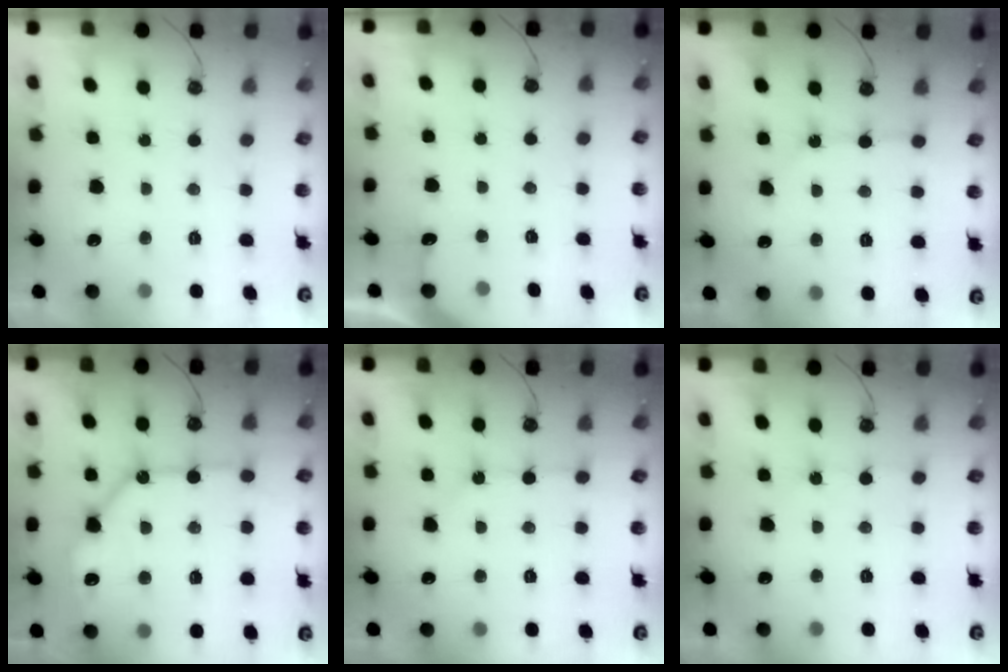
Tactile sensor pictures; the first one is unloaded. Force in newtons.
{"total": 4.0, "press": 4.0, "slide": 0.4}
{"total": 2.2, "press": 2.2, "slide": 0.3}
{"total": 15.6, "press": 15.5, "slide": 1.8}
{"total": 2.1, "press": 2.1, "slide": 0.4}
{"total": 2.7, "press": 2.7, "slide": 0.5}